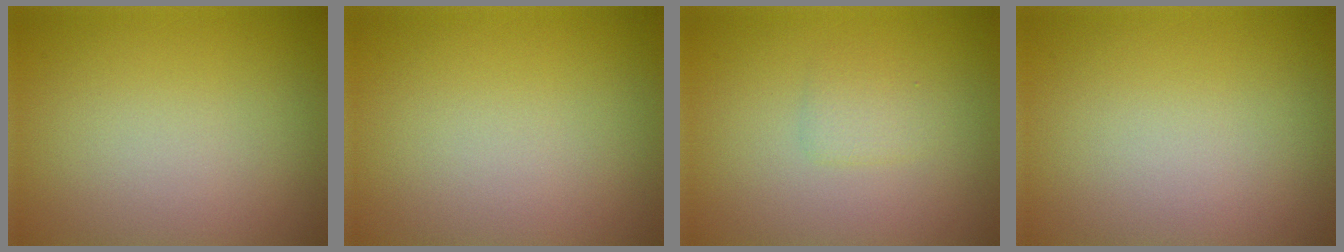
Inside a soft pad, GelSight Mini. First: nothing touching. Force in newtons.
{"total": 0.0}
{"total": 1.3, "press": 1.2, "slide": 0.0}
{"total": 0.0}